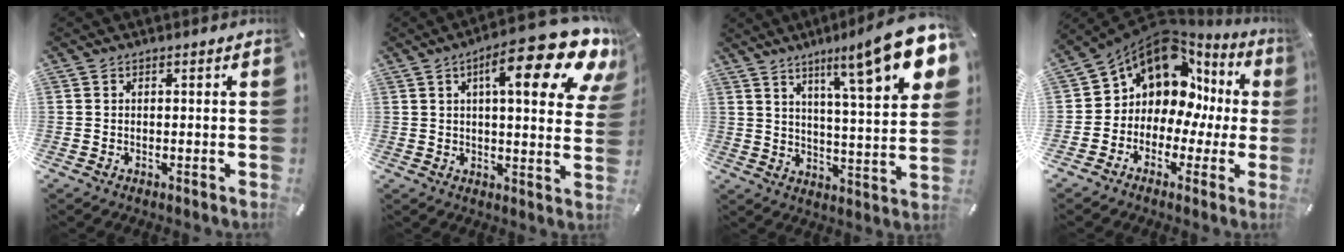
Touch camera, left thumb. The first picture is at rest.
{"total": 19.5, "force": [10.4, 5.2, 15.7], "torque": [-0.228, -0.062, 0.154]}
{"total": 17.1, "force": [10.2, 2.6, 13.5], "torque": [-0.198, -0.070, 0.149]}
{"total": 12.4, "force": [5.0, 9.5, 6.3], "torque": [-0.136, -0.049, 0.086]}